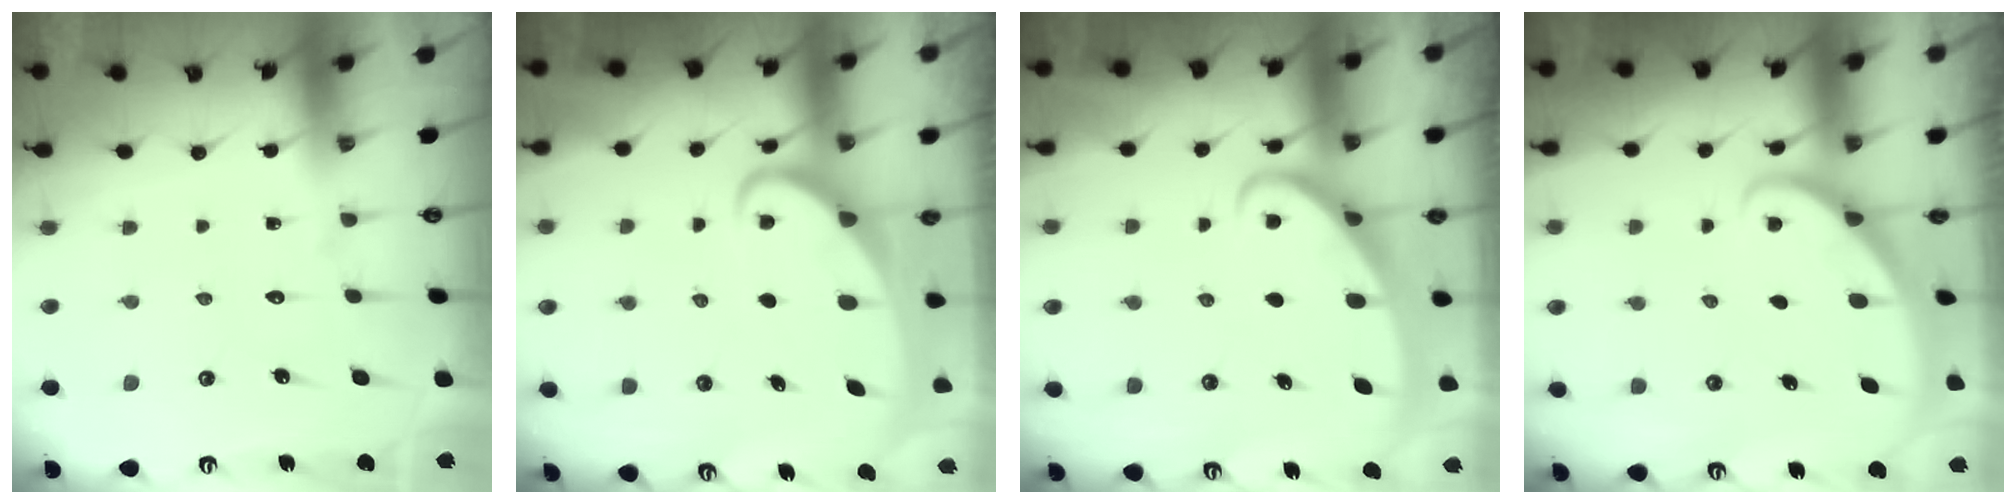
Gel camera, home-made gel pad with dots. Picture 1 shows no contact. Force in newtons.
{"total": 2.5, "press": 2.5, "slide": 0.4}
{"total": 2.5, "press": 2.5, "slide": 0.4}
{"total": 2.0, "press": 2.0, "slide": 0.1}